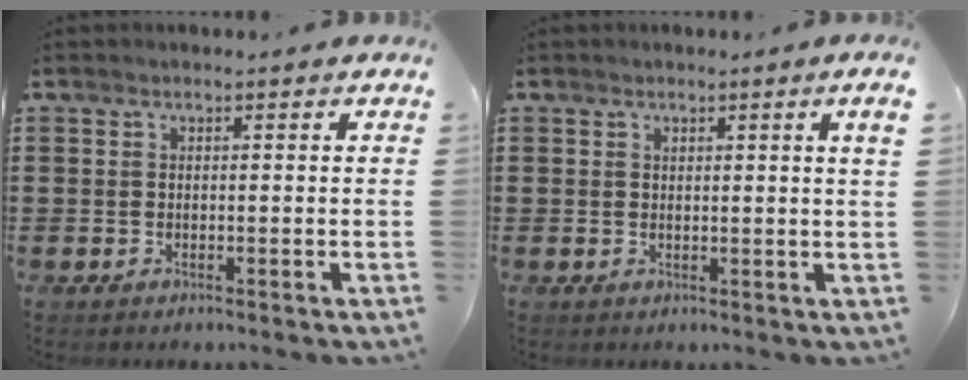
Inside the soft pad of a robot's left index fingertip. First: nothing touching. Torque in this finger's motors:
{"motor_torque": [0.01, 0.00, 0.03, 0.02]}